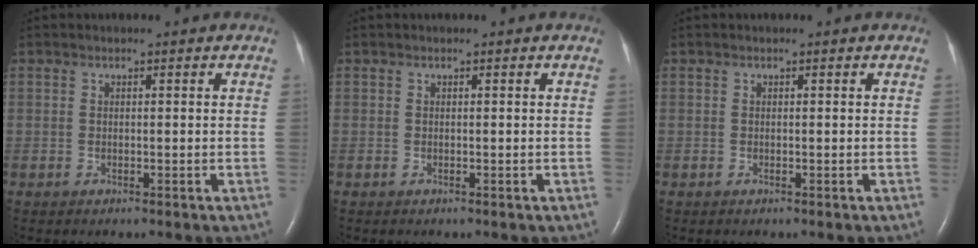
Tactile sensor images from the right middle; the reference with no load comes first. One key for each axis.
{"total": 0.0}
{"total": 0.0}